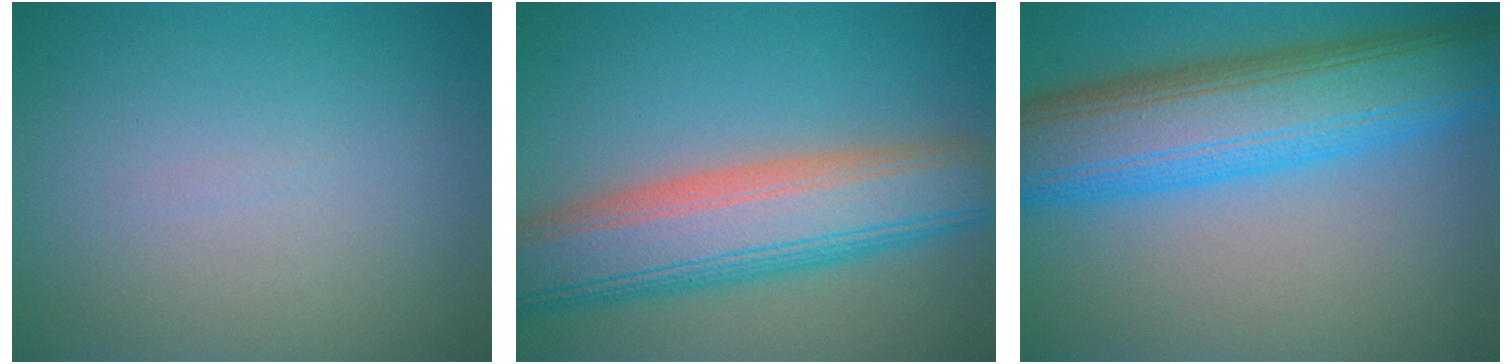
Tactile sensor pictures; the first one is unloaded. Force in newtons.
{"total": 9.7, "press": 9.7, "slide": 1.1}
{"total": 11.4, "press": 11.4, "slide": 0.2}